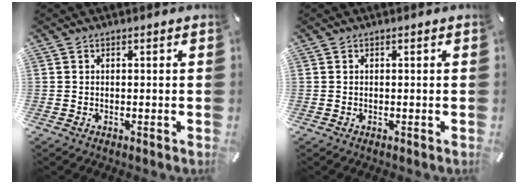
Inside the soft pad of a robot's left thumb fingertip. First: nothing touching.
{"total": 0.0}